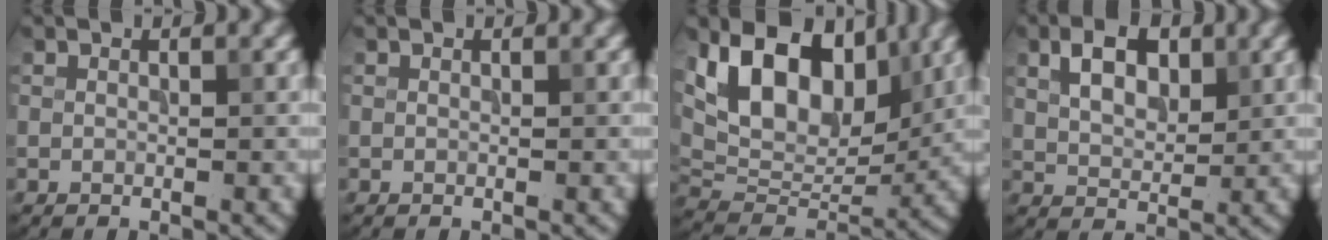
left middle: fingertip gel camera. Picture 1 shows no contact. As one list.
[{"total": 0.0}, {"total": 11.4, "force": [4.6, 6.9, 7.7], "torque": [-0.136, -0.002, 0.079]}, {"total": 4.3, "force": [1.7, 2.6, 3.0], "torque": [-0.056, 0.005, 0.030]}]